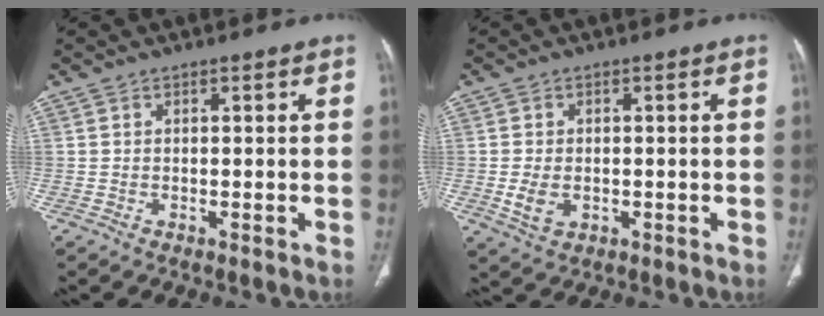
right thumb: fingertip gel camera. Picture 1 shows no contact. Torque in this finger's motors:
{"motor_torque": [-0.15, 0.34, 0.42, 0.33, 0.13]}